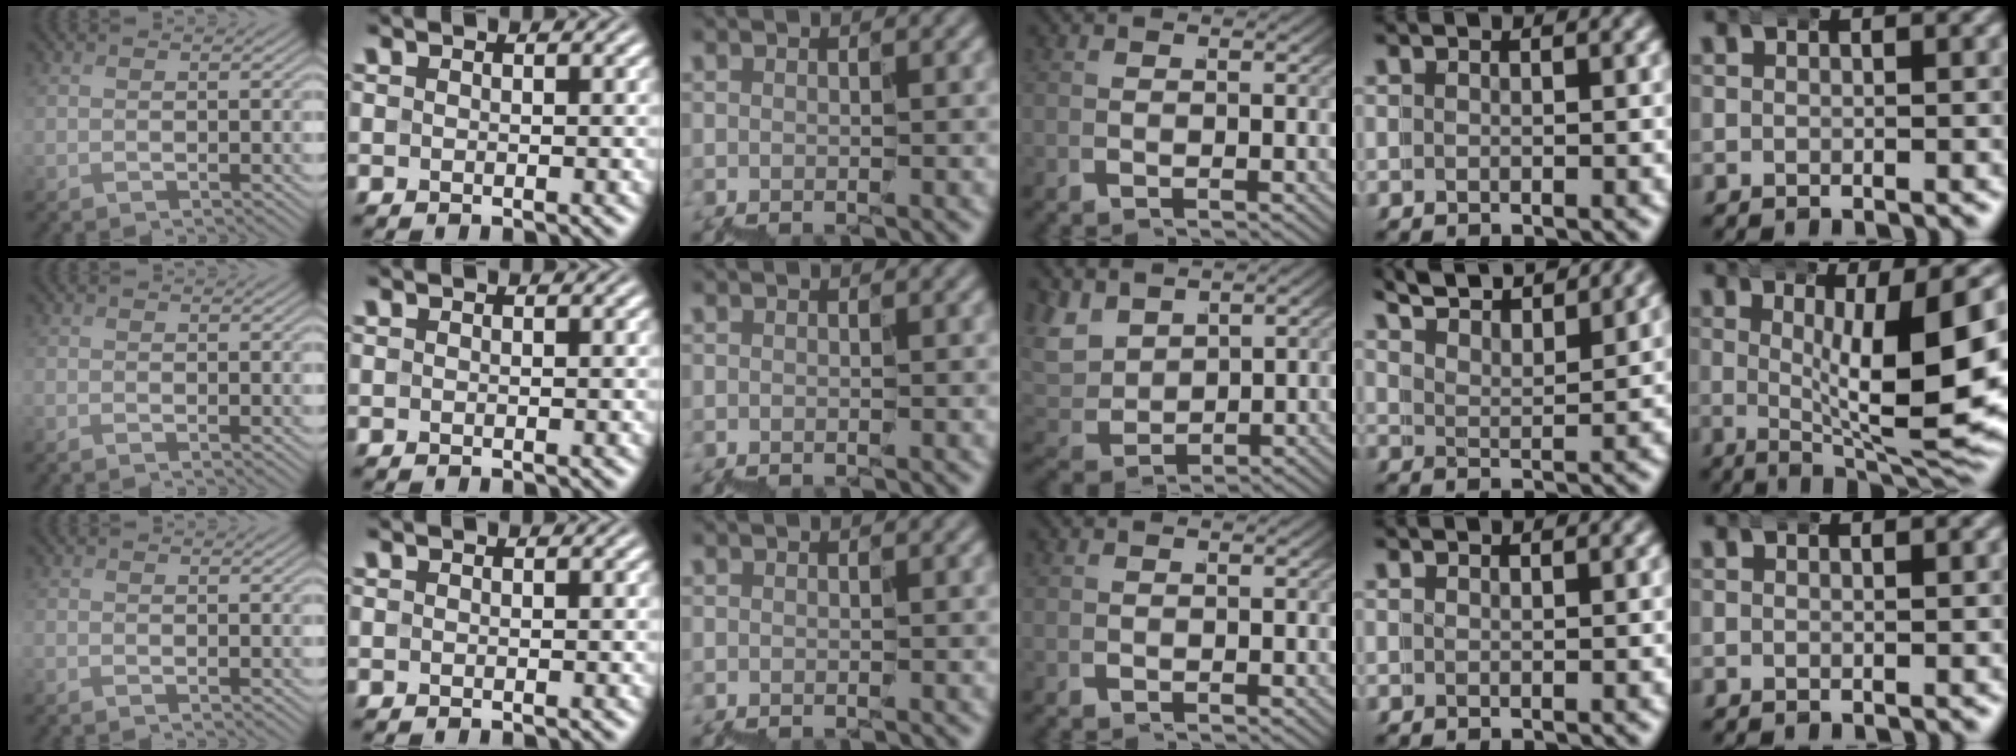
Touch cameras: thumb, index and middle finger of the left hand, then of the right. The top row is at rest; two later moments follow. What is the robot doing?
{"motion": "wrap", "object": "belt"}